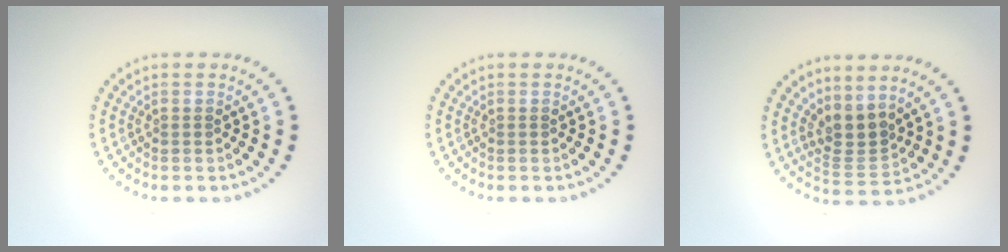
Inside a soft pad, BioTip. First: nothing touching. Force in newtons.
{"total": 0.0}
{"total": 2.8, "press": 2.1, "slide": 1.9}